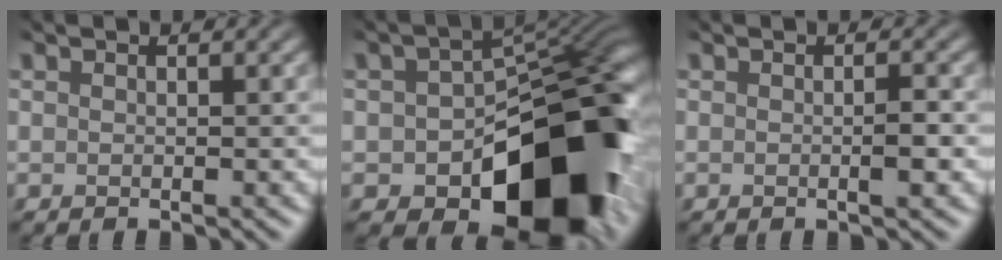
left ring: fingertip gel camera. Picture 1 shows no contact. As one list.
[{"total": 15.9, "force": [-5.8, 9.4, 11.5], "torque": [-0.116, -0.018, -0.084]}, {"total": 1.5, "force": [-0.7, 0.3, 1.4], "torque": [-0.022, -0.001, -0.006]}]